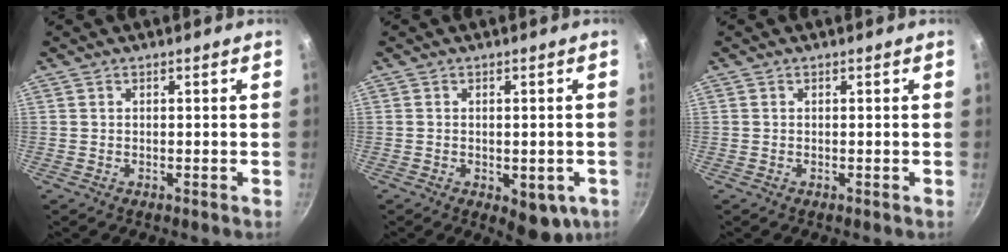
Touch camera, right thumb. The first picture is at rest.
{"total": 6.9, "force": [-2.4, 3.8, 5.3], "torque": [-0.042, 0.006, -0.021]}
{"total": 0.0}